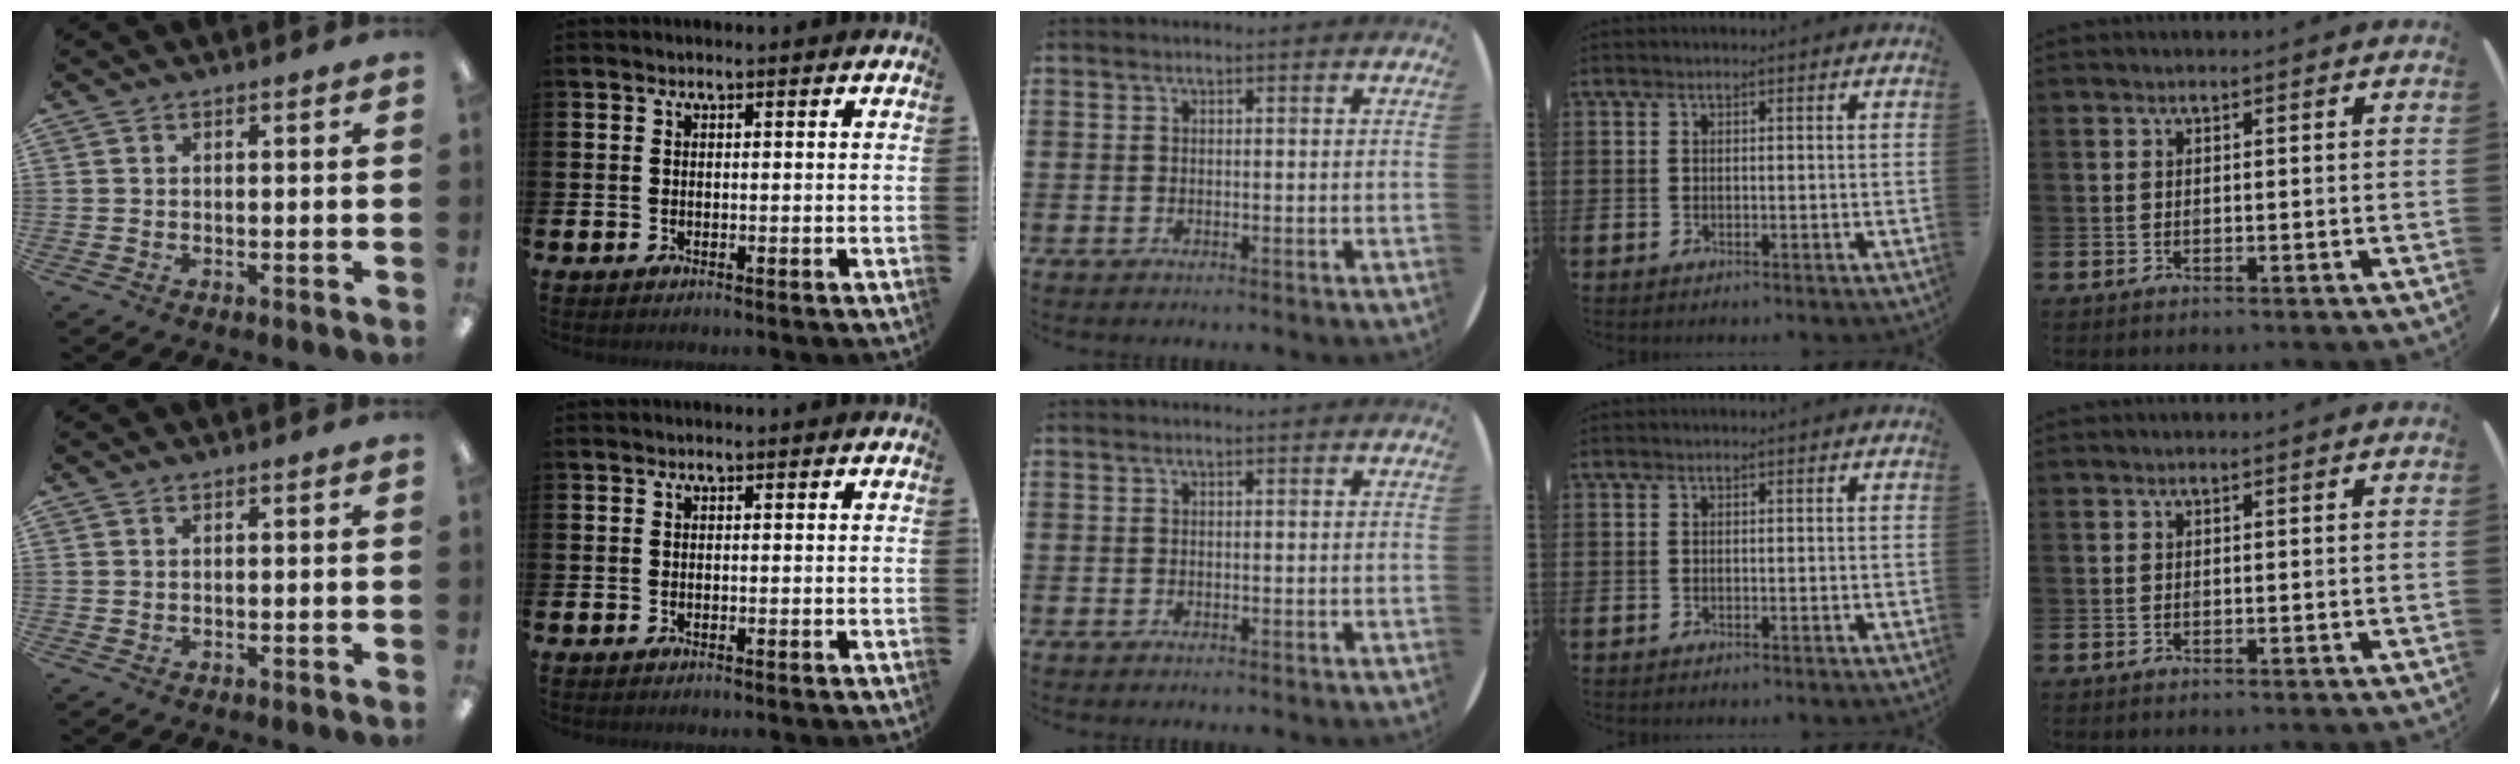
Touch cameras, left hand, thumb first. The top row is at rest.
{}